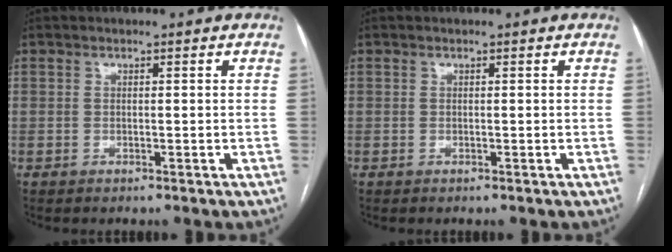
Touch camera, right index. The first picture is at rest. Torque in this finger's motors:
{"motor_torque": [0.00, 0.00, 0.00, 0.00]}